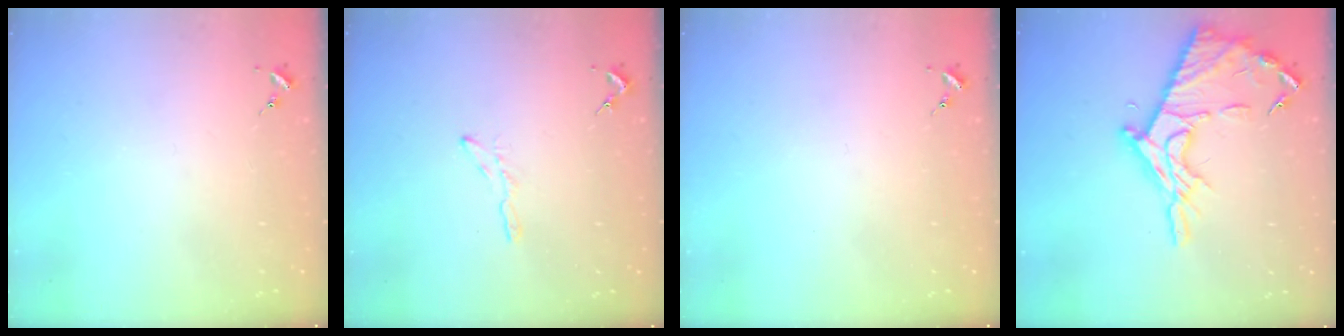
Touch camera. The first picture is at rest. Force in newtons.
{"total": 3.4, "press": 3.4, "slide": 0.4}
{"total": 0.0}
{"total": 18.3, "press": 18.2, "slide": 1.4}